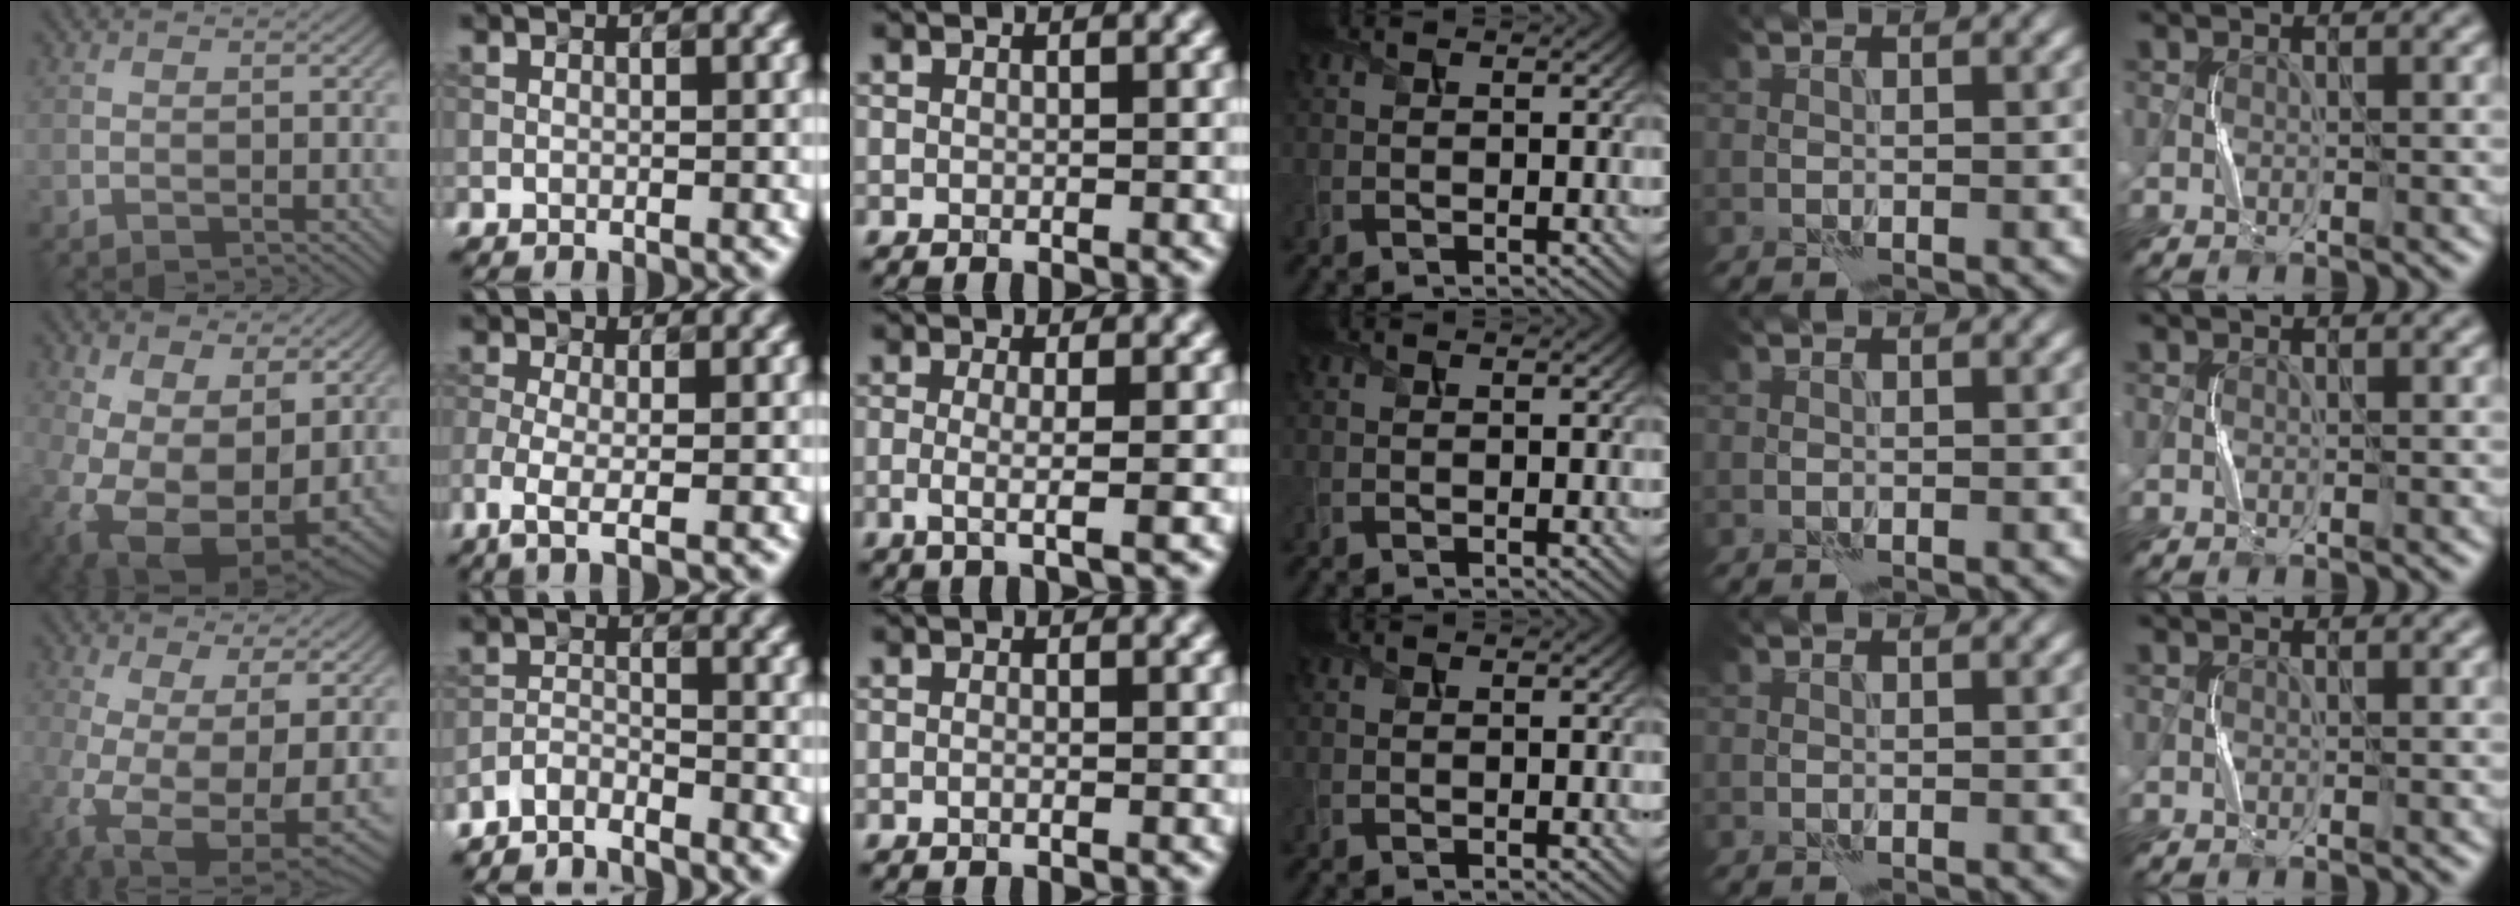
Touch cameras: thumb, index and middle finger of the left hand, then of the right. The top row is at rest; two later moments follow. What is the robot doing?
{"motion": "squeeze", "object": "sponge"}